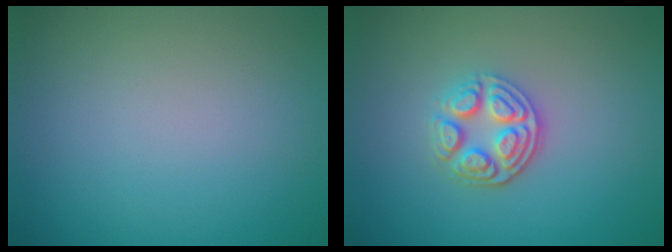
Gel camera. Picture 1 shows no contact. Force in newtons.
{"total": 3.5, "press": 3.0, "slide": 1.8}